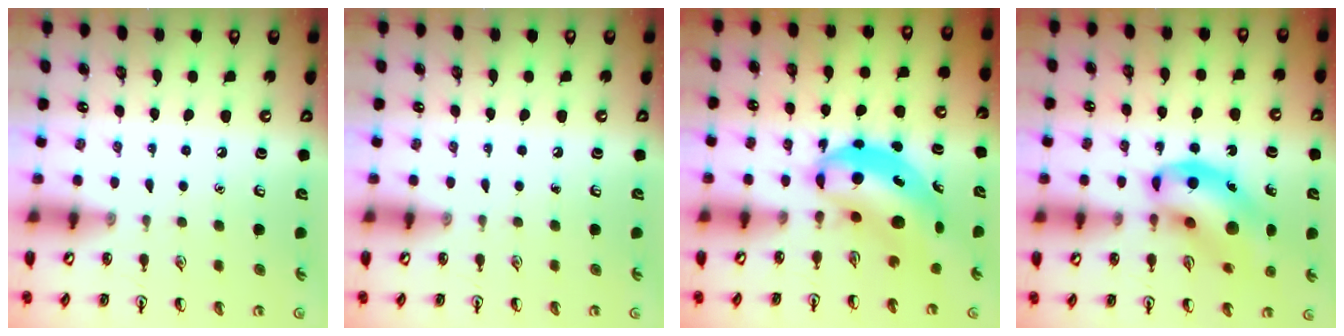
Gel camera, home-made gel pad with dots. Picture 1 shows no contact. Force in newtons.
{"total": 0.0}
{"total": 7.7, "press": 7.5, "slide": 1.9}
{"total": 14.0, "press": 13.5, "slide": 3.5}